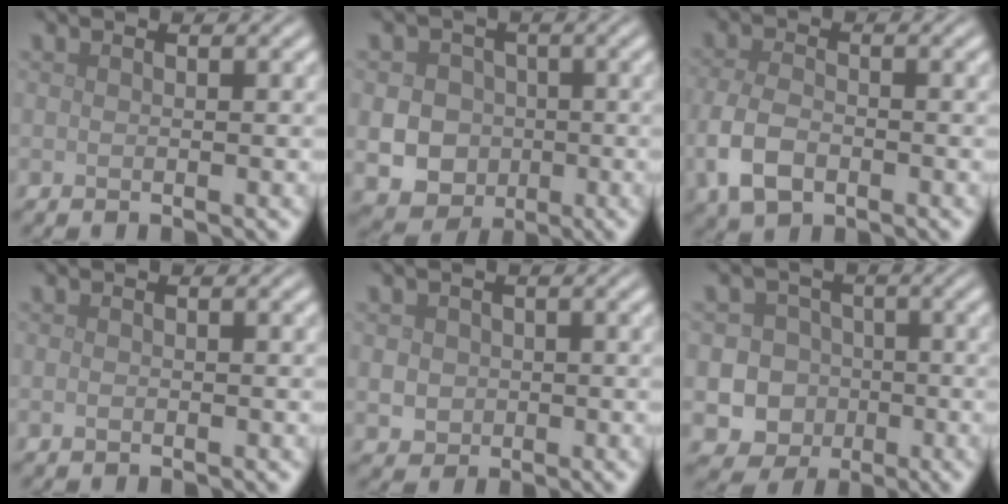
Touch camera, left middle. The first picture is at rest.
{"total": 6.3, "force": [-1.1, 5.7, 2.5], "torque": [-0.029, -0.002, -0.042]}
{"total": 4.6, "force": [-1.9, 2.8, 3.0], "torque": [-0.068, -0.005, -0.045]}
{"total": 0.5, "force": [-0.2, 0.3, 0.3], "torque": [-0.006, -0.002, -0.004]}
{"total": 2.0, "force": [-0.1, 1.9, 0.7], "torque": [-0.009, -0.005, 0.002]}
{"total": 8.7, "force": [-2.8, 8.0, 2.0], "torque": [-0.010, -0.010, -0.071]}